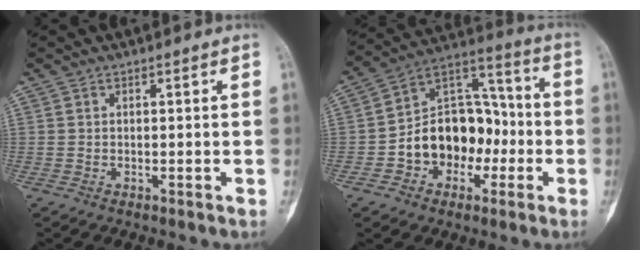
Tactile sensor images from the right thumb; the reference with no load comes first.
{"total": 16.4, "force": [-3.7, 11.9, 10.6], "torque": [-0.117, 0.057, -0.065]}